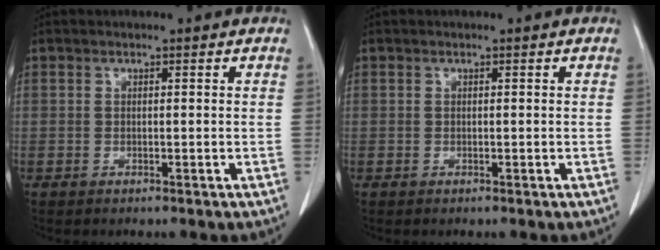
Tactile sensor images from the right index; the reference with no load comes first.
{"total": 0.0}